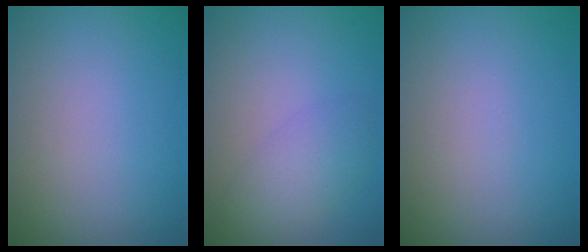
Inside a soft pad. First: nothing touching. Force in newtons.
{"total": 2.7, "press": 2.7, "slide": 0.2}
{"total": 0.0}